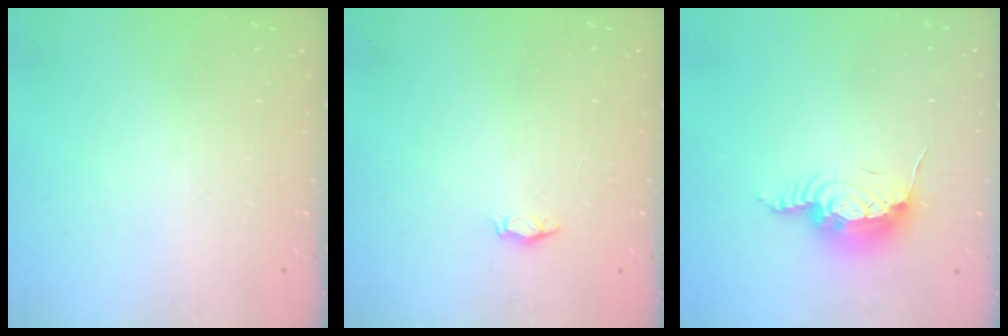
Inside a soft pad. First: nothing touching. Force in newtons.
{"total": 2.2, "press": 2.2, "slide": 0.3}
{"total": 12.9, "press": 12.9, "slide": 0.8}